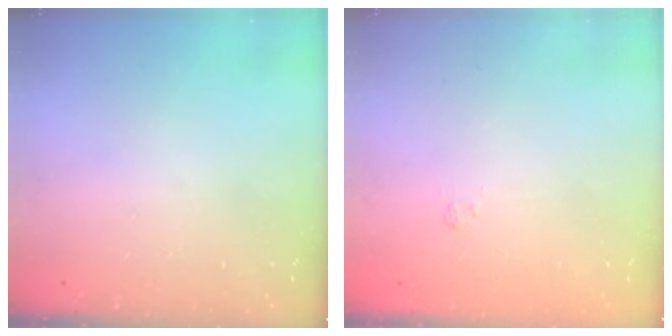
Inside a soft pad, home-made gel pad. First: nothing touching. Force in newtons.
{"total": 1.7, "press": 1.2, "slide": 1.1}